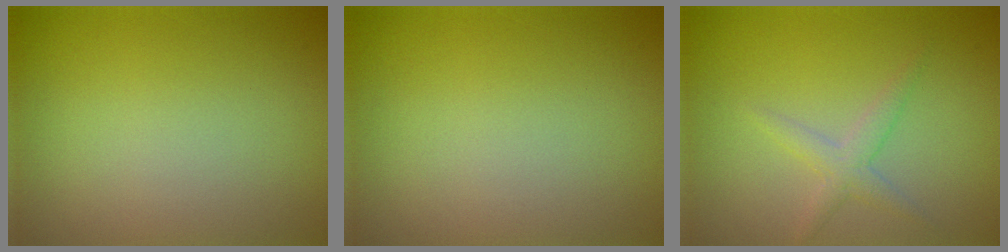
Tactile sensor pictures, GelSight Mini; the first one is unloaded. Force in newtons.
{"total": 0.0}
{"total": 1.8, "press": 1.8, "slide": 0.1}